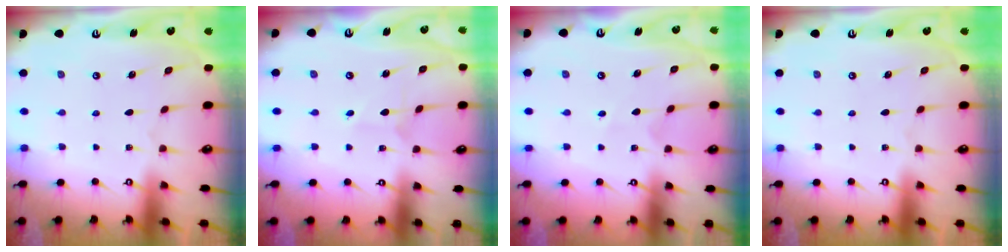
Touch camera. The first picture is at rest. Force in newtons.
{"total": 2.6, "press": 2.6, "slide": 0.2}
{"total": 1.8, "press": 1.8, "slide": 0.4}
{"total": 0.0}